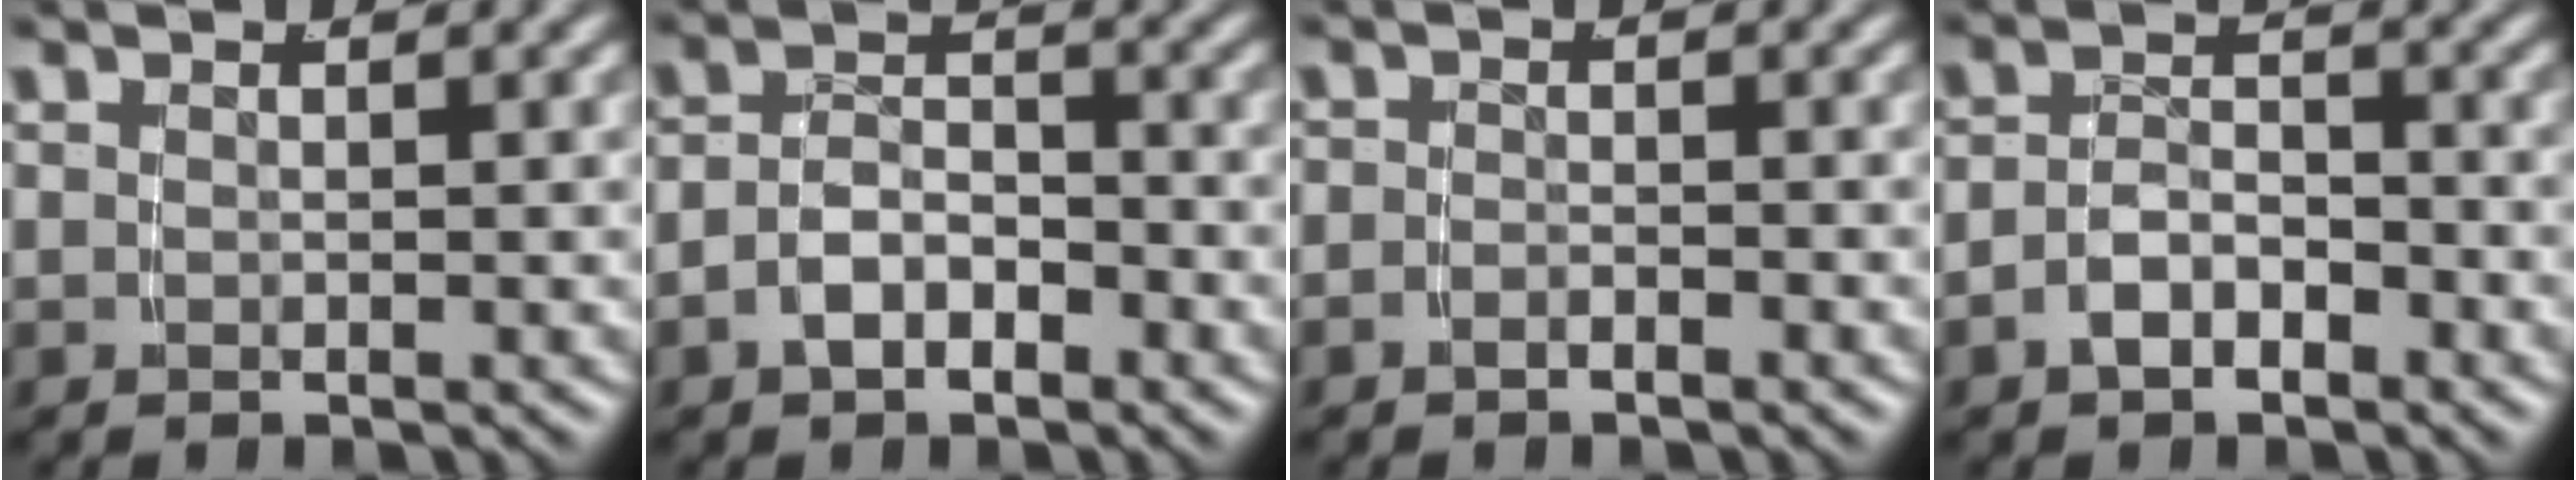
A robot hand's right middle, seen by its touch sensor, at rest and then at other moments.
{"total": 3.8, "force": [-2.1, 2.5, 1.9], "torque": [-0.029, -0.004, -0.038]}
{"total": 1.3, "force": [-1.2, 0.4, 0.1], "torque": [-0.002, -0.004, -0.024]}
{"total": 3.2, "force": [-2.1, 1.9, 1.5], "torque": [-0.020, -0.003, -0.038]}